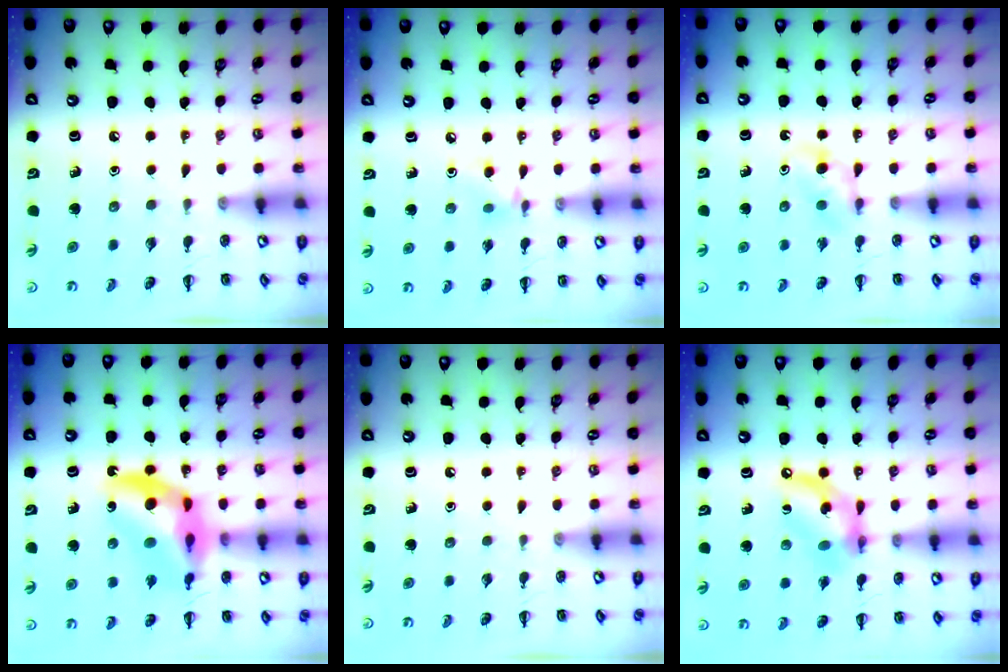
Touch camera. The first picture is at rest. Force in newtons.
{"total": 4.7, "press": 4.5, "slide": 1.2}
{"total": 4.6, "press": 4.3, "slide": 1.4}
{"total": 14.4, "press": 13.8, "slide": 4.1}
{"total": 0.0}
{"total": 13.2, "press": 12.8, "slide": 3.3}